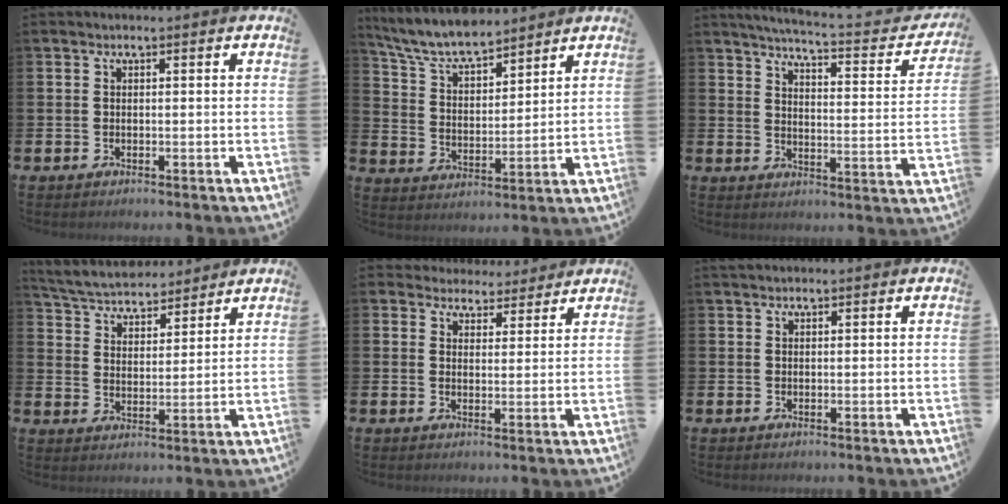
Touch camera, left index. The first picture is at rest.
{"total": 7.4, "force": [6.8, 1.6, 2.3], "torque": [-0.078, -0.034, 0.121]}
{"total": 4.0, "force": [3.8, 0.1, 1.4], "torque": [-0.038, -0.040, 0.053]}
{"total": 5.3, "force": [5.1, 1.2, 0.4], "torque": [-0.036, -0.032, 0.090]}
{"total": 3.7, "force": [3.4, 1.5, -0.2], "torque": [-0.002, -0.024, 0.058]}
{"total": 0.8, "force": [0.8, 0.2, 0.1], "torque": [0.006, -0.001, 0.012]}